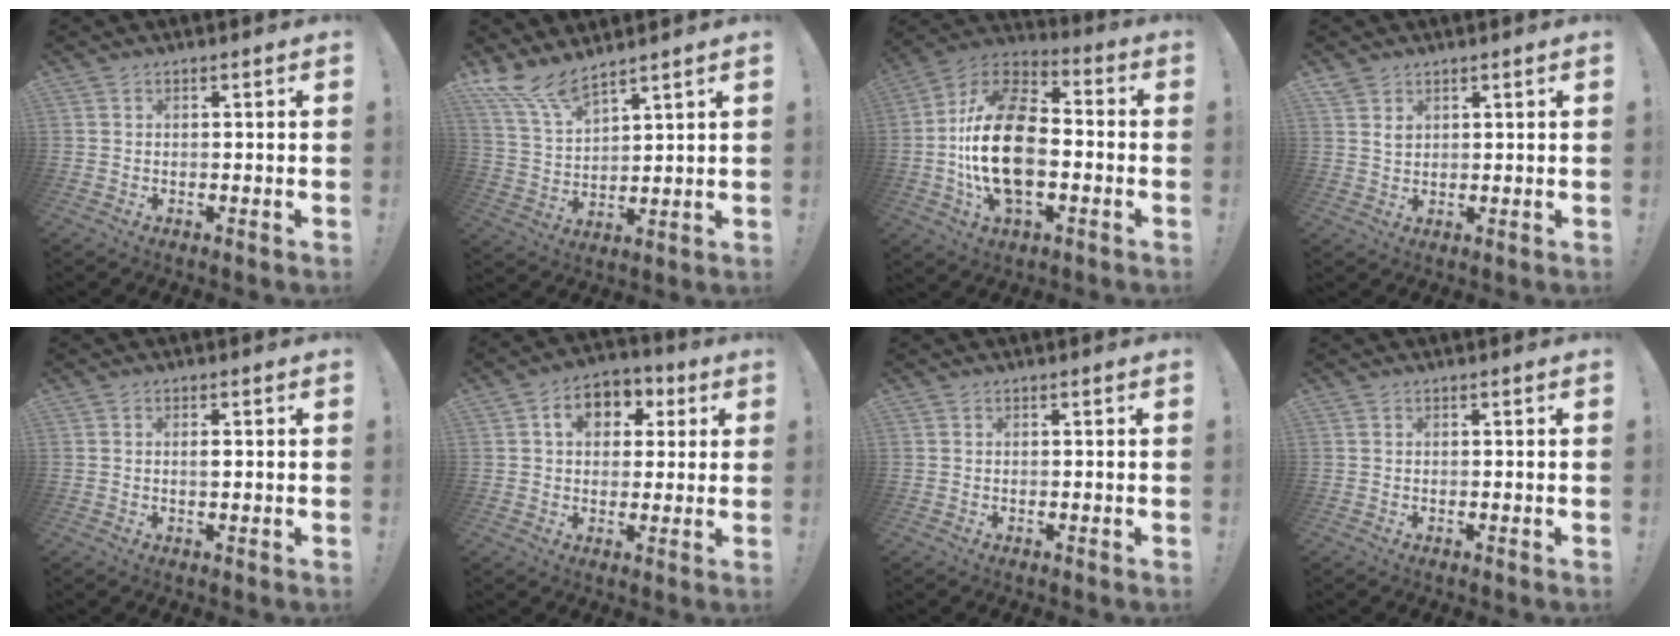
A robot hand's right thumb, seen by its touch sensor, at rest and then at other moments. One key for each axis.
{"total": 9.7, "fx": 8.5, "fy": 2.0, "fz": 4.3, "tx": -0.105, "ty": -0.050, "tz": 0.163}
{"total": 23.4, "fx": -2.8, "fy": 13.9, "fz": 18.6, "tx": -0.348, "ty": 0.023, "tz": -0.043}
{"total": 3.2, "fx": 2.1, "fy": 2.1, "fz": 1.1, "tx": -0.005, "ty": -0.014, "tz": 0.037}
{"total": 1.1, "fx": 0.1, "fy": 0.3, "fz": 1.0, "tx": -0.016, "ty": 0.000, "tz": 0.000}
{"total": 9.8, "fx": 2.9, "fy": 7.4, "fz": 5.6, "tx": -0.081, "ty": 0.002, "tz": 0.054}
{"total": 0.0}
{"total": 0.0}